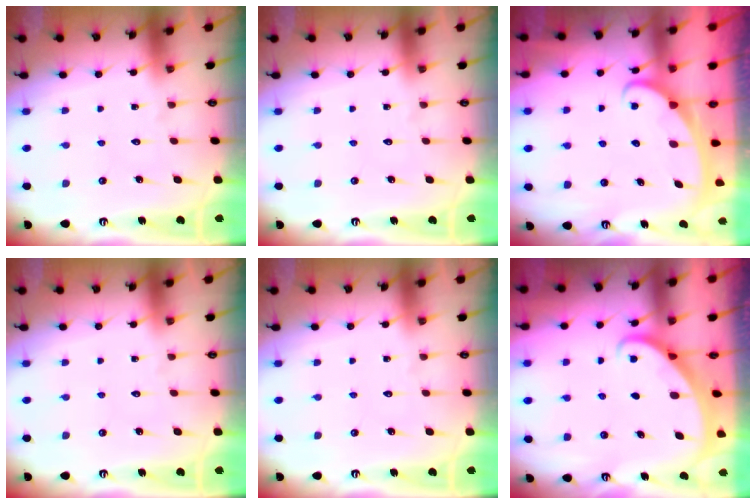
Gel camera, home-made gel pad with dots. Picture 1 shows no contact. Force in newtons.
{"total": 0.0}
{"total": 2.4, "press": 2.4, "slide": 0.4}
{"total": 0.0}
{"total": 0.0}
{"total": 1.5, "press": 1.5, "slide": 0.0}